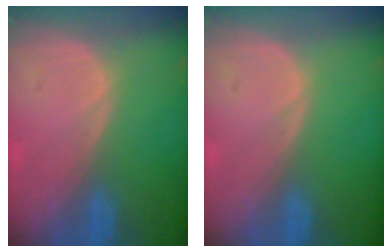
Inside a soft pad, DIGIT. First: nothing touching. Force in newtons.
{"total": 0.0}